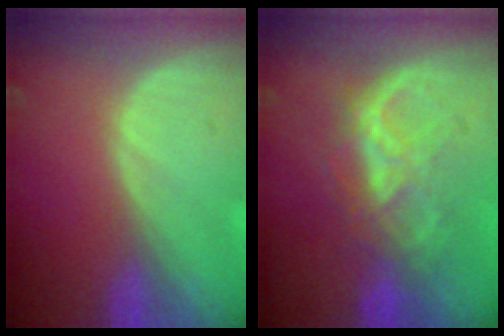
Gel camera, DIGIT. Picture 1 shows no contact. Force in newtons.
{"total": 6.7, "press": 6.7, "slide": 0.4}